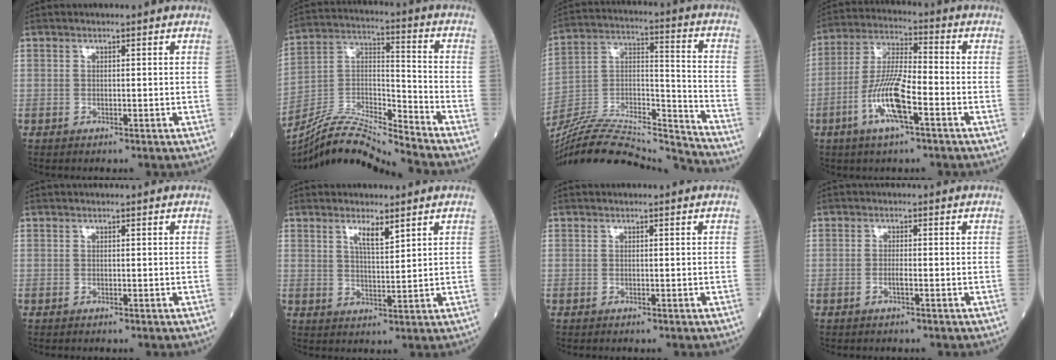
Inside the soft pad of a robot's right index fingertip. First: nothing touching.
{"total": 14.8, "force": [-14.0, -1.5, 4.3], "torque": [-0.079, 0.023, -0.263]}
{"total": 24.5, "force": [-23.4, 1.5, 7.2], "torque": [-0.144, 0.010, -0.386]}
{"total": 10.7, "force": [-4.2, 1.8, 9.6], "torque": [-0.195, -0.002, -0.082]}
{"total": 0.0}
{"total": 3.4, "force": [2.3, 0.5, 2.5], "torque": [-0.046, -0.004, 0.042]}
{"total": 0.0}
{"total": 1.3, "force": [-0.6, 0.0, 1.2], "torque": [-0.025, 0.000, -0.013]}